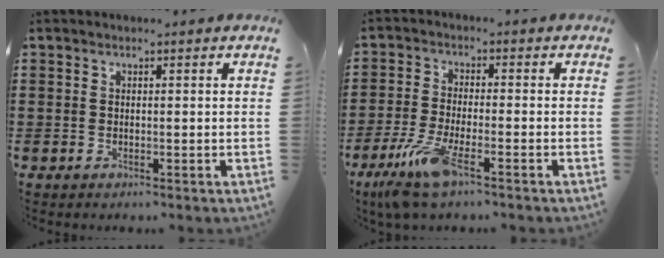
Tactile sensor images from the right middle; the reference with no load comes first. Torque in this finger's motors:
{"motor_torque": [1.45, -0.69, 0.55, 0.20]}